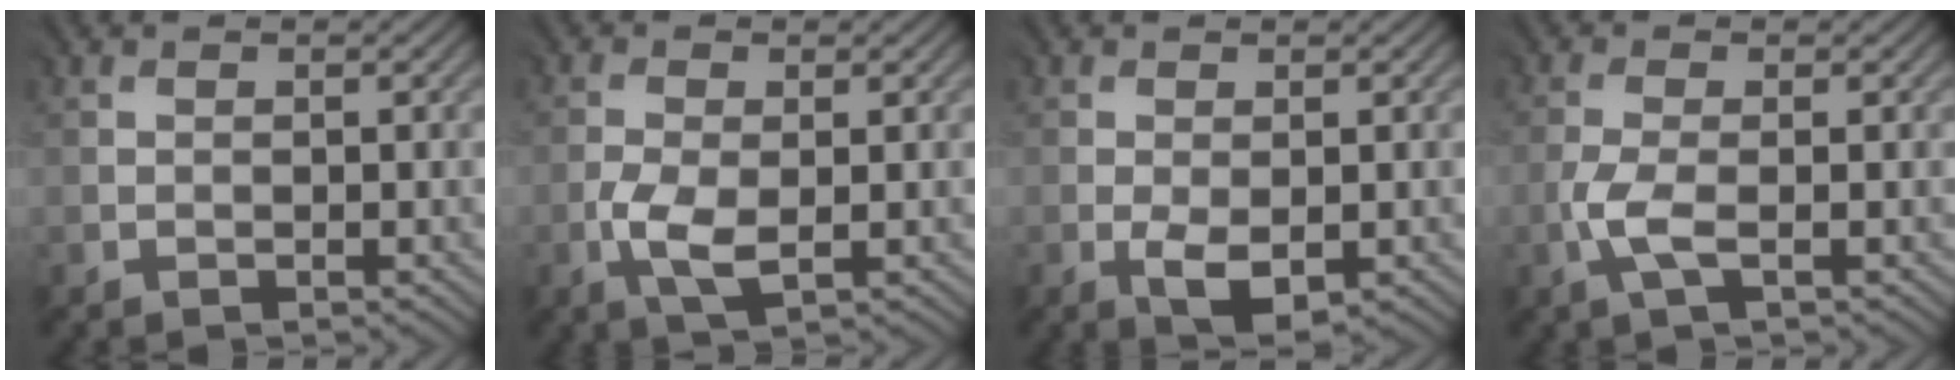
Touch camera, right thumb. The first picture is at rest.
{"total": 3.4, "force": [-1.2, 1.4, 2.9], "torque": [-0.073, -0.005, -0.022]}
{"total": 3.3, "force": [-1.1, 1.6, 2.6], "torque": [-0.057, -0.007, -0.015]}
{"total": 2.5, "force": [-1.2, 0.4, 2.1], "torque": [-0.058, 0.001, -0.030]}